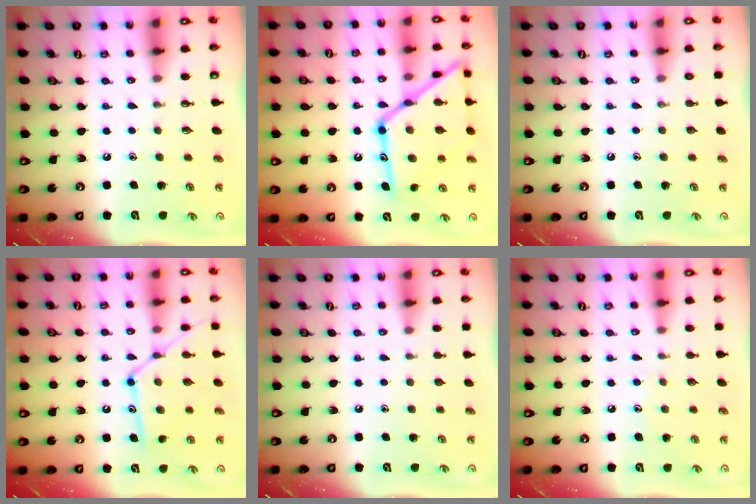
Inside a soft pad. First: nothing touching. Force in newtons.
{"total": 23.5, "press": 23.5, "slide": 1.9}
{"total": 0.0}
{"total": 14.2, "press": 14.2, "slide": 0.9}
{"total": 0.5, "press": 0.5, "slide": 0.1}
{"total": 3.9, "press": 3.8, "slide": 0.4}